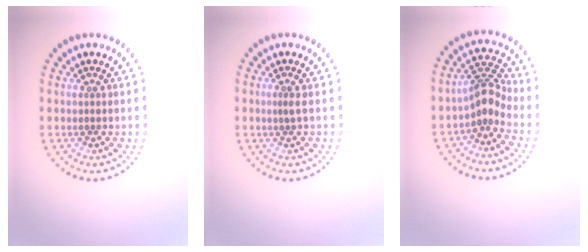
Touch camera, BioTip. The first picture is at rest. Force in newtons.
{"total": 0.6, "press": 0.3, "slide": 0.5}
{"total": 2.9, "press": 2.1, "slide": 2.0}